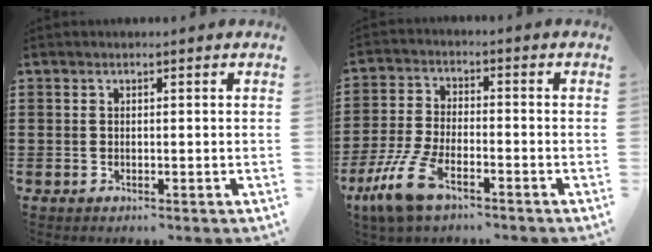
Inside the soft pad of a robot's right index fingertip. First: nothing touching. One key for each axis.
{"total": 8.7, "fx": -5.5, "fy": 2.8, "fz": 6.1, "tx": -0.151, "ty": -0.007, "tz": -0.109}